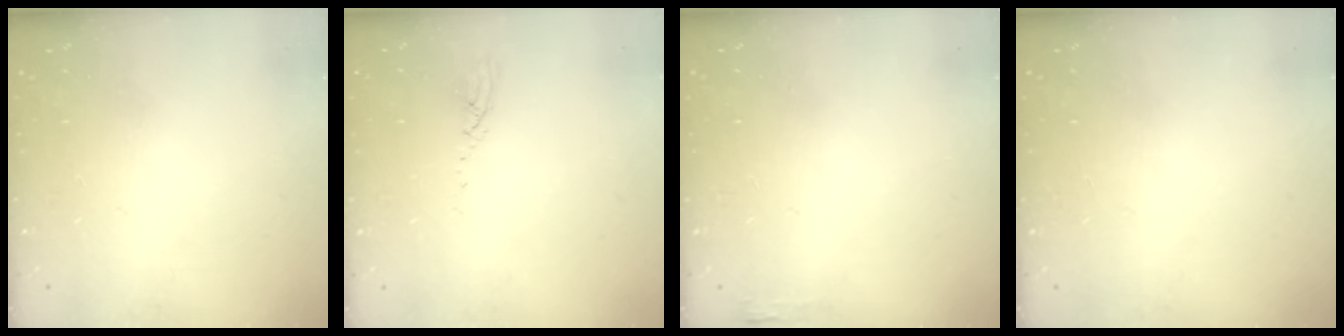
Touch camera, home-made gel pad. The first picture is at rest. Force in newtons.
{"total": 3.1, "press": 3.1, "slide": 0.3}
{"total": 2.7, "press": 2.6, "slide": 0.8}
{"total": 0.0}